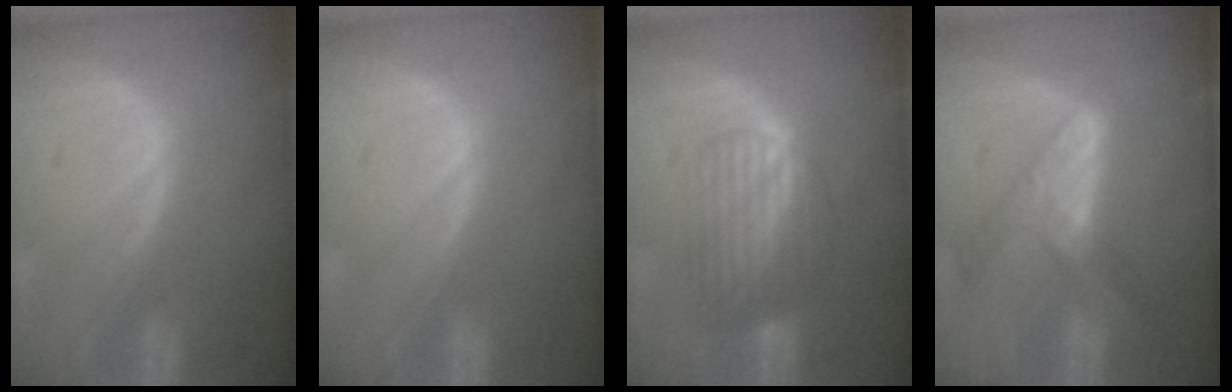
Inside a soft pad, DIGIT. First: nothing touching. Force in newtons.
{"total": 0.0}
{"total": 6.7, "press": 6.5, "slide": 1.8}
{"total": 7.2, "press": 6.1, "slide": 3.8}